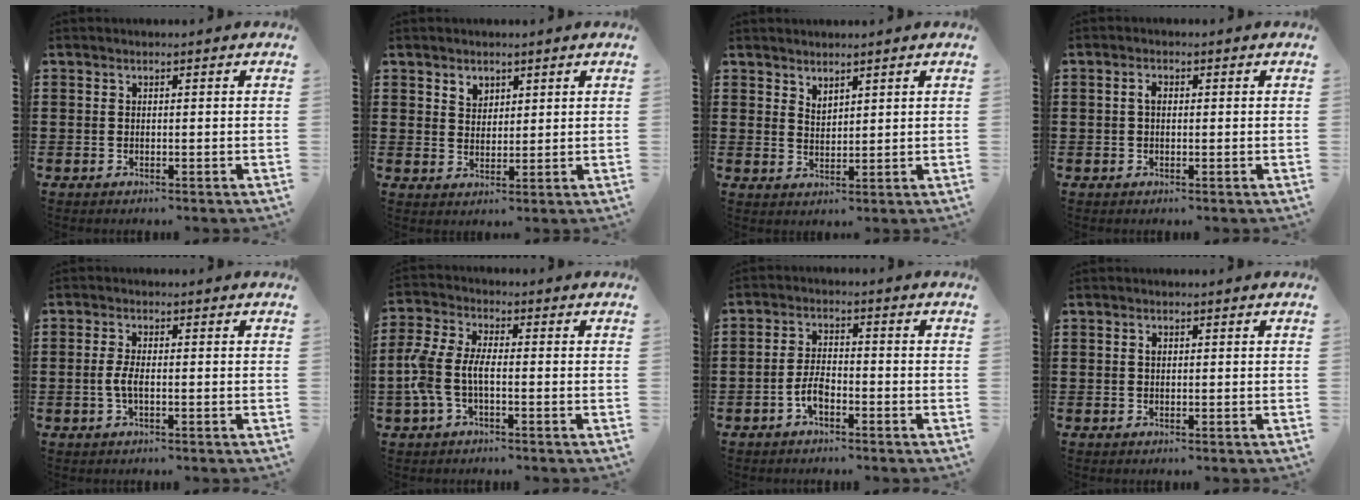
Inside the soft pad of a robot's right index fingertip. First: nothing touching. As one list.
[{"total": 2.7, "force": [2.0, 1.8, 0.4], "torque": [-0.015, 0.006, 0.038]}, {"total": 2.1, "force": [2.0, 0.6, -0.1], "torque": [-0.002, 0.003, 0.040]}, {"total": 1.6, "force": [0.1, 0.9, 1.4], "torque": [-0.028, 0.005, 0.001]}, {"total": 2.9, "force": [-0.6, 0.8, 2.7], "torque": [-0.063, -0.004, -0.017]}, {"total": 5.8, "force": [-1.5, 2.6, 5.0], "torque": [-0.137, -0.008, -0.041]}, {"total": 4.2, "force": [-2.1, 1.7, 3.2], "torque": [-0.083, -0.003, -0.047]}, {"total": 0.8, "force": [0.2, 0.5, 0.5], "torque": [-0.013, 0.001, 0.004]}]